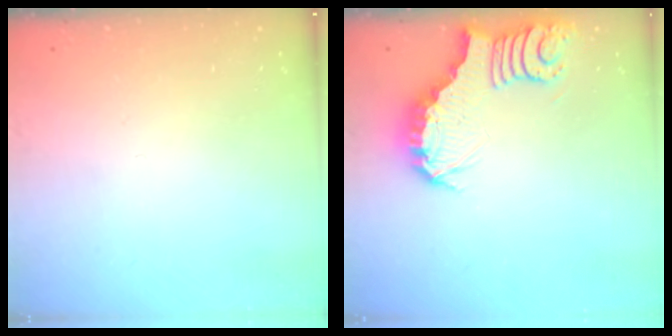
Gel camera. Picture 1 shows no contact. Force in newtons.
{"total": 5.1, "press": 5.0, "slide": 0.8}